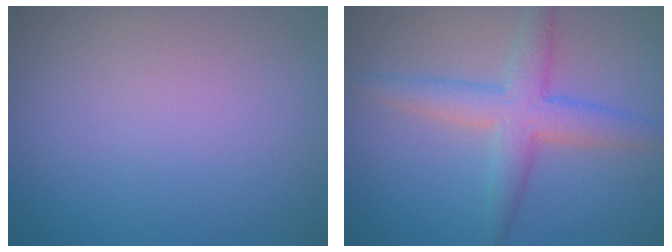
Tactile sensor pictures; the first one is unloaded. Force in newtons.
{"total": 4.3, "press": 4.3, "slide": 0.2}